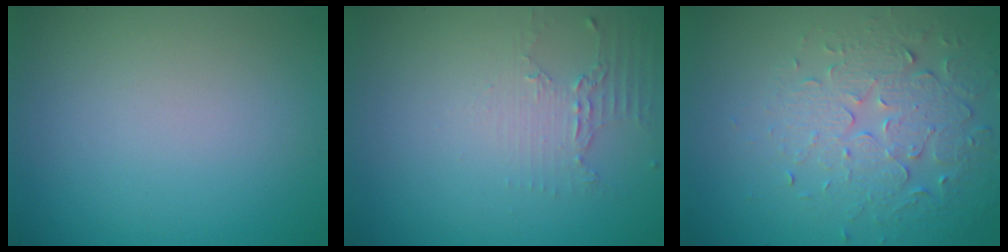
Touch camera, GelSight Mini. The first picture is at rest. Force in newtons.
{"total": 2.2, "press": 1.6, "slide": 1.5}
{"total": 5.3, "press": 3.7, "slide": 3.9}